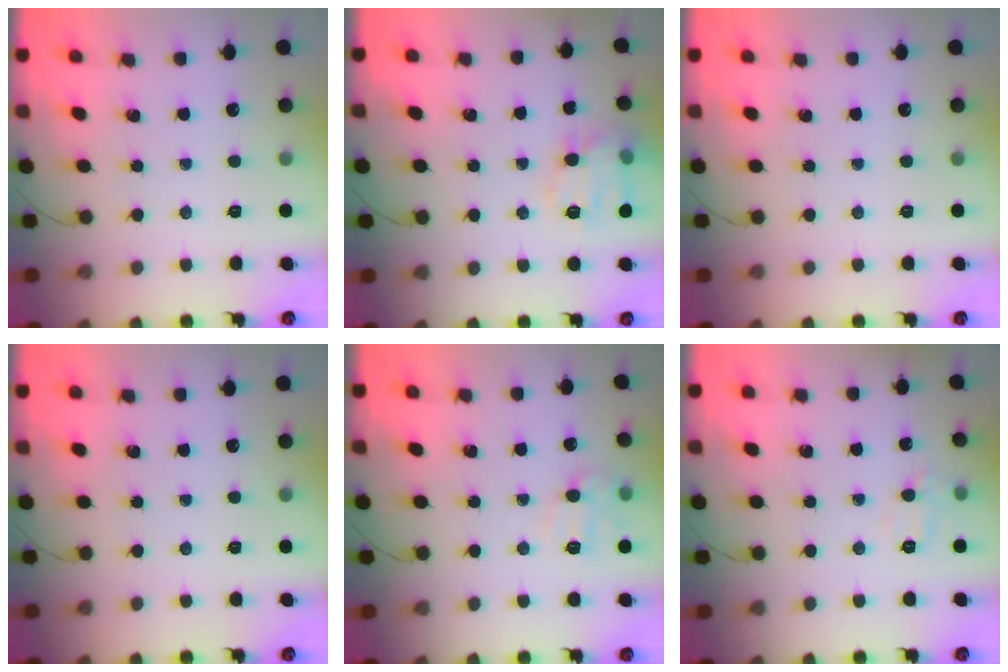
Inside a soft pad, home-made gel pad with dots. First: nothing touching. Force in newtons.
{"total": 12.7, "press": 12.7, "slide": 0.5}
{"total": 0.0}
{"total": 0.0}
{"total": 8.7, "press": 8.7, "slide": 1.1}
{"total": 7.9, "press": 7.7, "slide": 1.7}